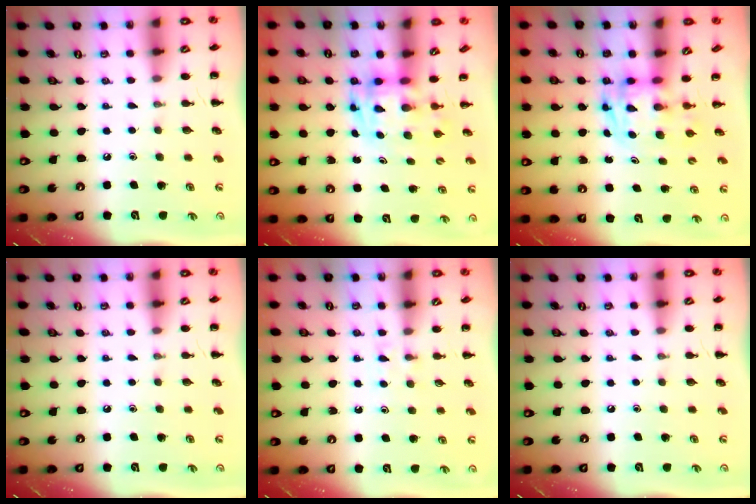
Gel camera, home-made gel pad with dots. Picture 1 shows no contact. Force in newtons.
{"total": 3.4, "press": 3.3, "slide": 0.6}
{"total": 2.8, "press": 2.8, "slide": 0.5}
{"total": 0.0}
{"total": 2.8, "press": 2.5, "slide": 1.1}
{"total": 0.0}